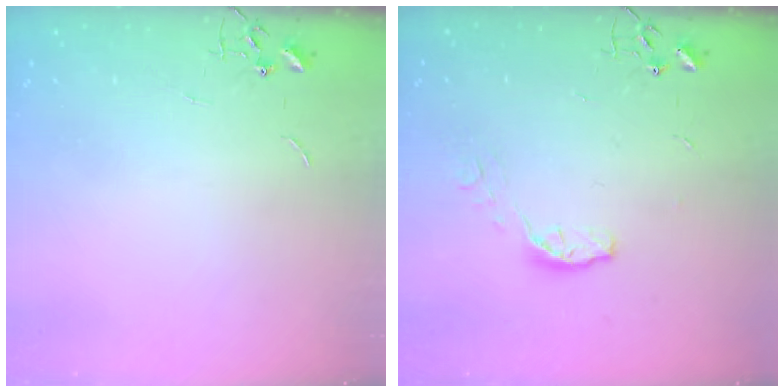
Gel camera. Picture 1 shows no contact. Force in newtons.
{"total": 6.5, "press": 6.5, "slide": 0.5}